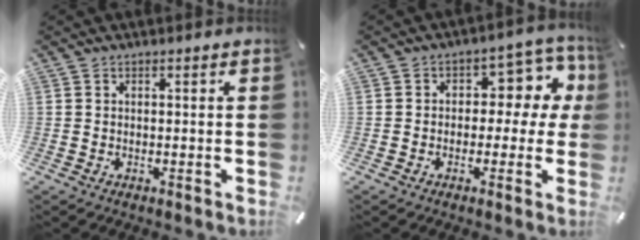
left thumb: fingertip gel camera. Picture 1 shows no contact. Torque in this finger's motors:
{"motor_torque": [0.17, 0.16, 0.06, 0.02, 0.02]}